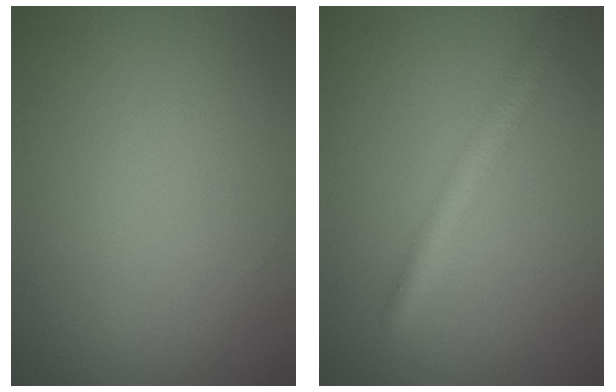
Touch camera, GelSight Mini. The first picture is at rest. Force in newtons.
{"total": 2.9, "press": 2.9, "slide": 0.1}